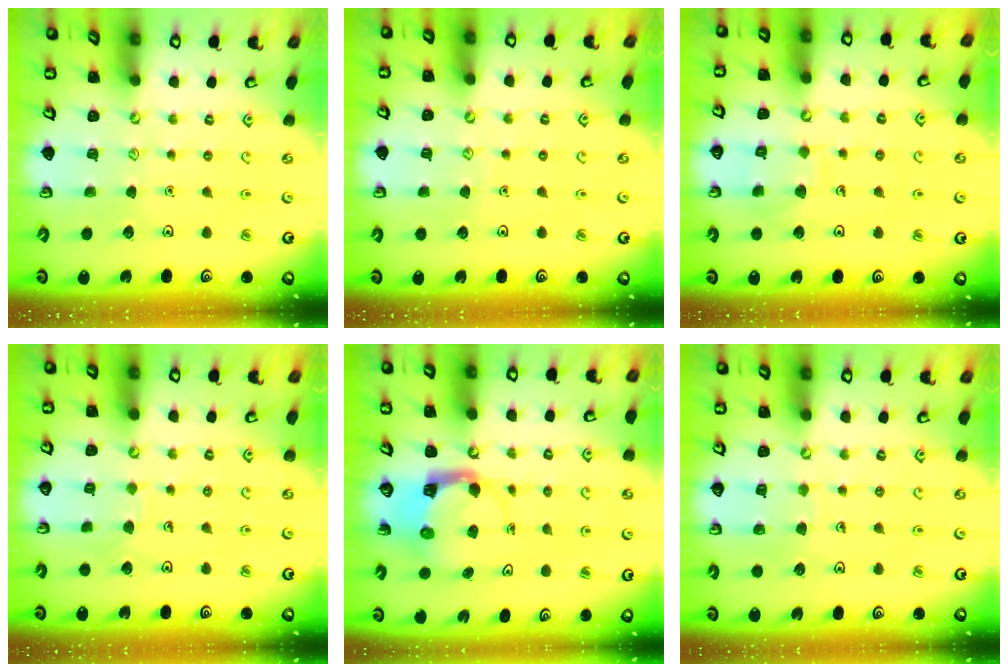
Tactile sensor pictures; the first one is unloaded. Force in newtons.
{"total": 2.6, "press": 2.5, "slide": 0.3}
{"total": 7.7, "press": 7.7, "slide": 0.8}
{"total": 4.0, "press": 4.0, "slide": 0.3}
{"total": 3.9, "press": 3.8, "slide": 0.5}
{"total": 6.4, "press": 6.3, "slide": 0.6}